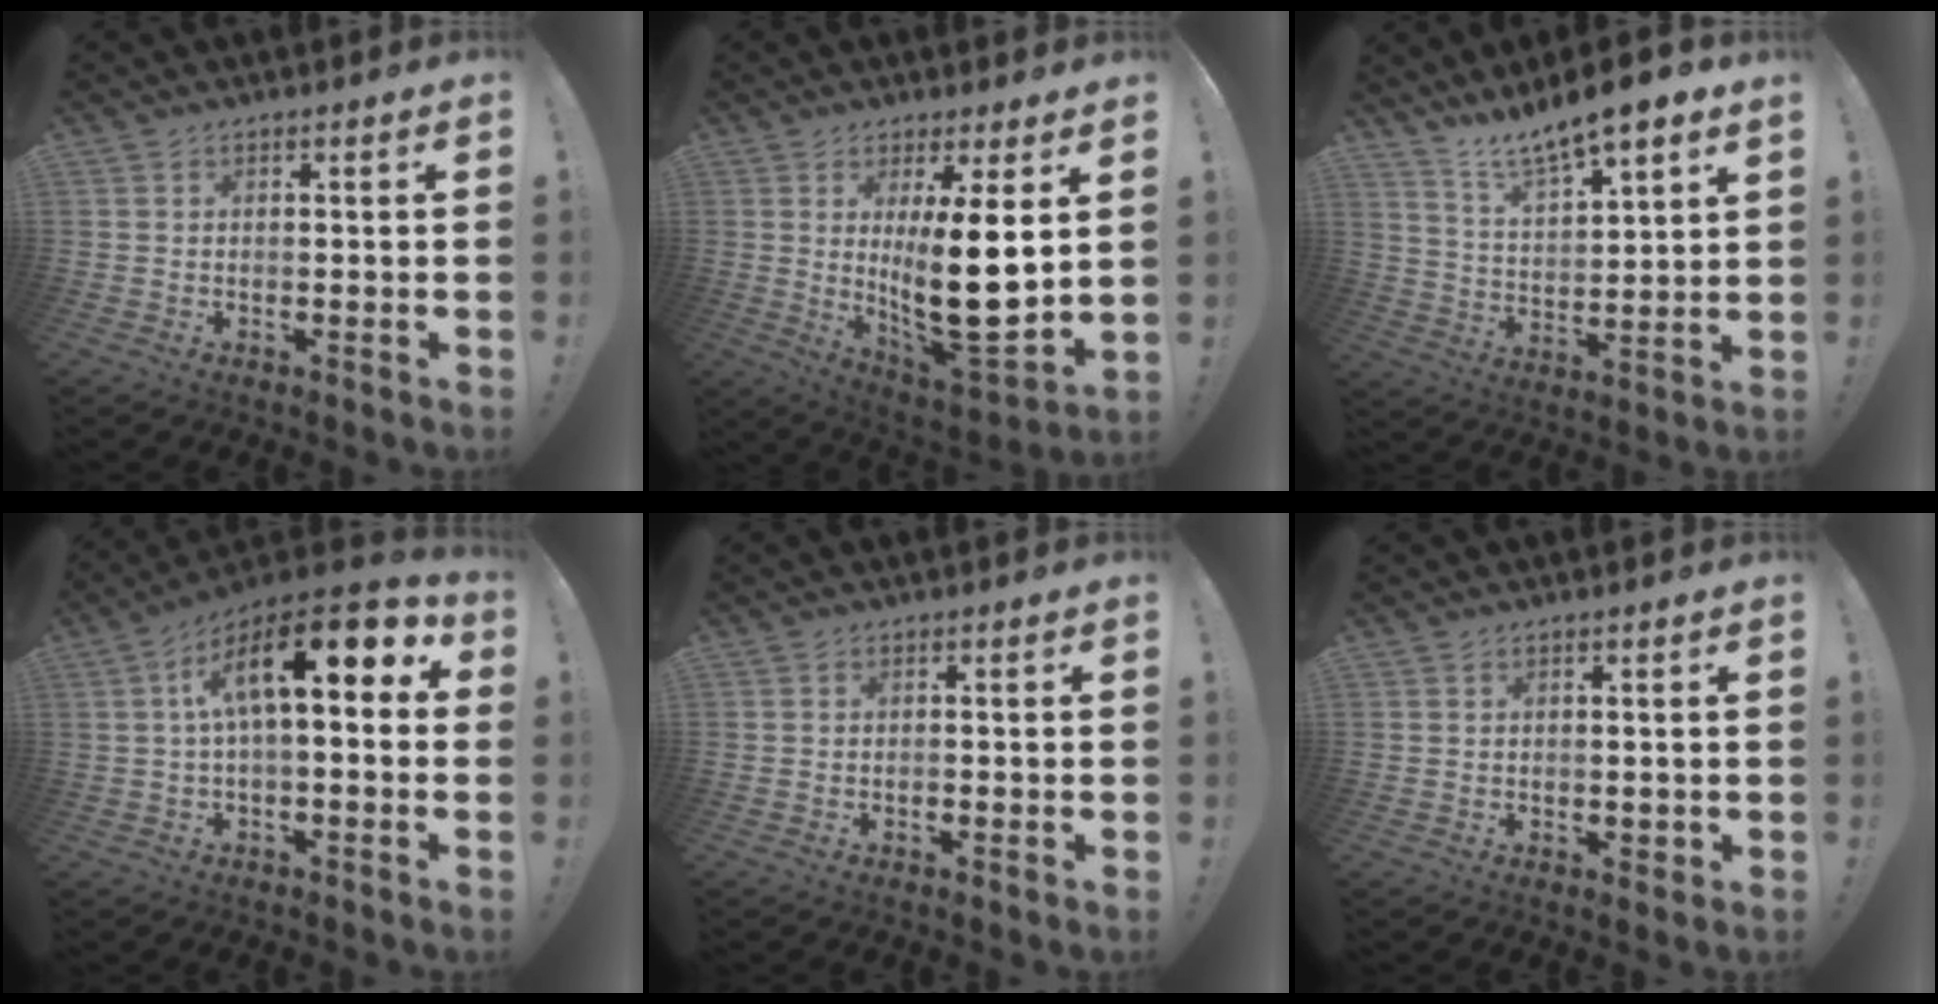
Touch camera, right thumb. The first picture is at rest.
{"total": 16.8, "force": [3.1, 4.9, 15.8], "torque": [-0.250, -0.049, 0.055]}
{"total": 10.4, "force": [9.3, 1.5, 4.2], "torque": [-0.077, -0.079, 0.163]}
{"total": 17.3, "force": [5.0, 6.1, 15.4], "torque": [-0.243, -0.027, 0.076]}
{"total": 0.6, "force": [-0.6, 0.1, 0.1], "torque": [-0.002, 0.000, -0.011]}
{"total": 1.3, "force": [0.3, 1.0, 0.7], "torque": [-0.007, 0.001, 0.005]}